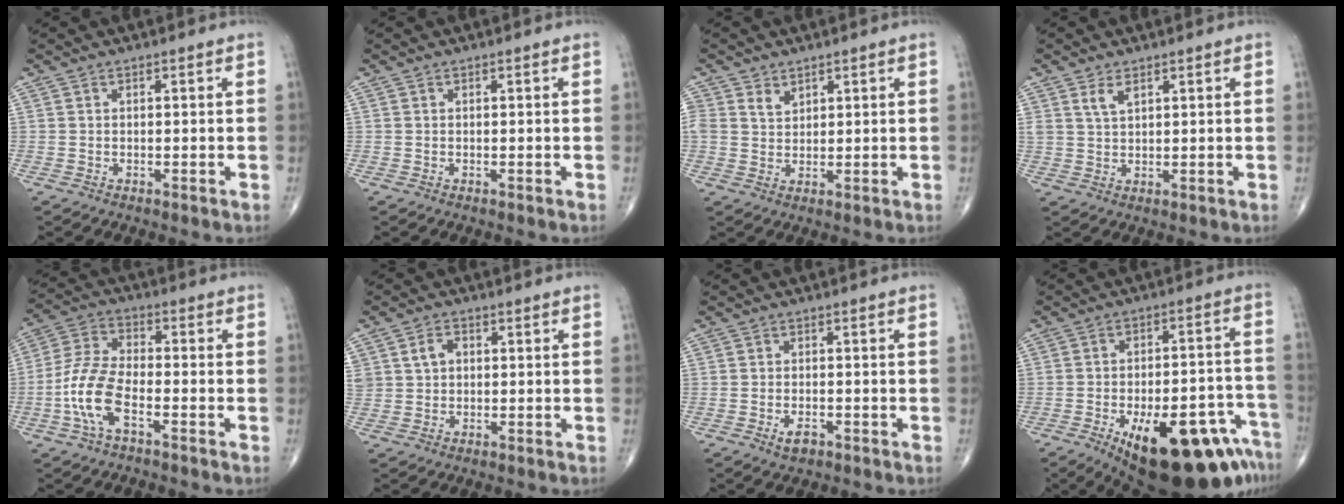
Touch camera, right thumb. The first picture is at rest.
{"total": 0.0}
{"total": 3.1, "force": [1.9, 2.3, 1.1], "torque": [-0.005, -0.015, 0.038]}
{"total": 2.7, "force": [1.7, 1.3, 1.7], "torque": [-0.030, -0.008, 0.038]}
{"total": 10.0, "force": [-3.9, 4.2, 8.2], "torque": [-0.185, 0.027, -0.079]}
{"total": 4.2, "force": [1.1, 3.3, 2.4], "torque": [-0.036, 0.005, 0.021]}
{"total": 2.6, "force": [-1.4, 1.3, 1.8], "torque": [-0.028, 0.001, -0.021]}
{"total": 25.3, "force": [-13.7, 9.9, 18.8], "torque": [-0.183, 0.064, -0.184]}